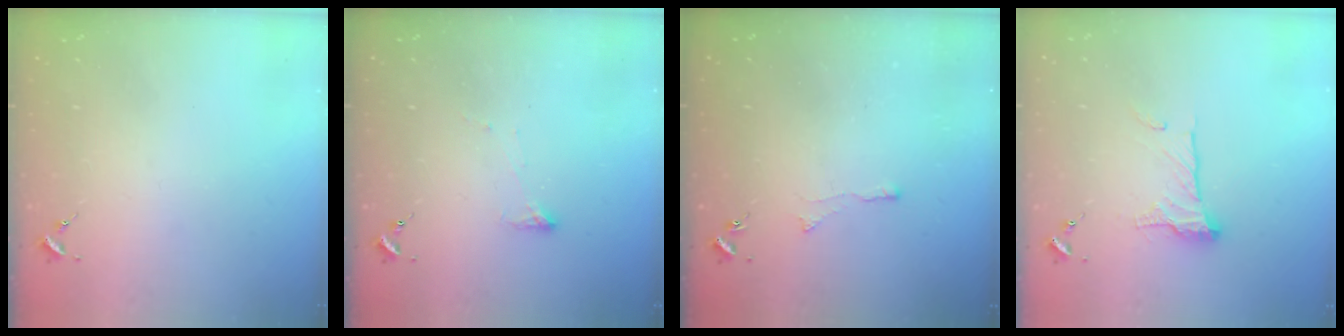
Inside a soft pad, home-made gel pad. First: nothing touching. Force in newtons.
{"total": 4.1, "press": 4.1, "slide": 0.8}
{"total": 2.6, "press": 2.5, "slide": 0.6}
{"total": 13.7, "press": 13.6, "slide": 0.8}